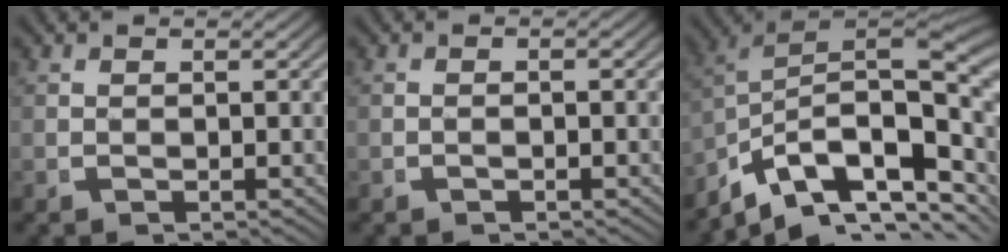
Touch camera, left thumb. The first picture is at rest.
{"total": 0.7, "force": [-0.5, 0.2, 0.4], "torque": [-0.006, 0.004, -0.011]}
{"total": 15.6, "force": [-2.1, 9.0, 12.5], "torque": [-0.208, -0.030, -0.023]}